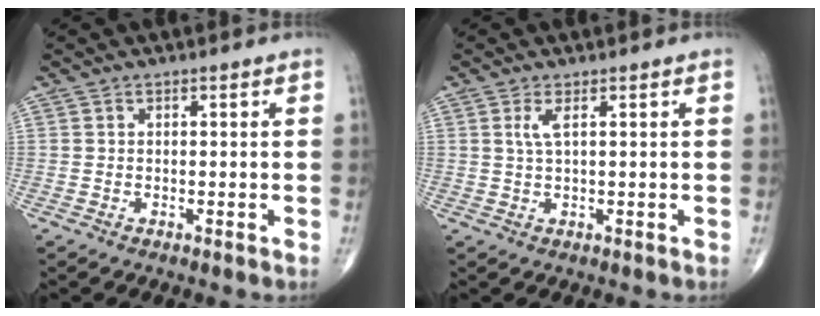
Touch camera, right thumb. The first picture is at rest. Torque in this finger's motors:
{"motor_torque": [-0.01, -0.03, 0.41, 0.03, 0.03]}